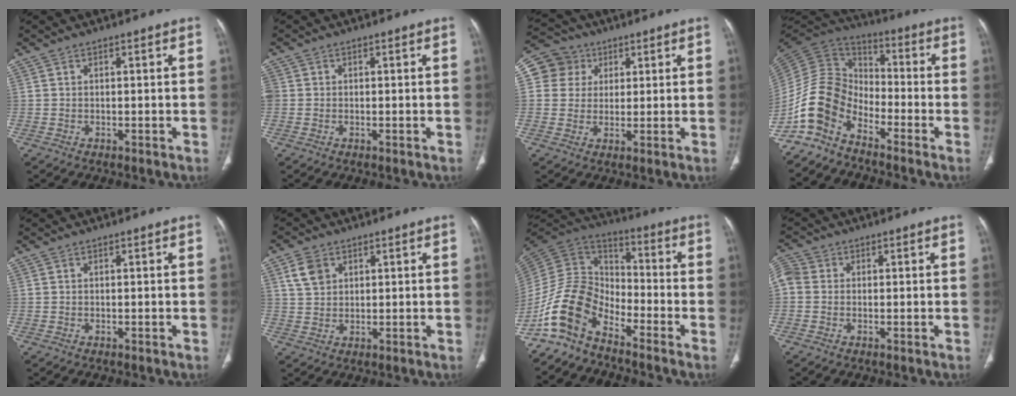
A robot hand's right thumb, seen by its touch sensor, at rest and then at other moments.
{"total": 1.8, "force": [-0.1, 1.6, 0.9], "torque": [-0.027, 0.008, -0.003]}
{"total": 7.9, "force": [2.4, 7.4, 1.3], "torque": [0.003, 0.005, 0.037]}
{"total": 11.9, "force": [-7.9, 6.9, 5.7], "torque": [-0.107, 0.076, -0.174]}
{"total": 0.0}
{"total": 4.8, "force": [2.2, 3.6, 2.4], "torque": [-0.032, -0.003, 0.046]}
{"total": 12.5, "force": [-8.7, 6.7, 5.9], "torque": [-0.110, 0.083, -0.188]}
{"total": 3.9, "force": [0.2, 3.2, 2.2], "torque": [-0.055, 0.009, -0.007]}